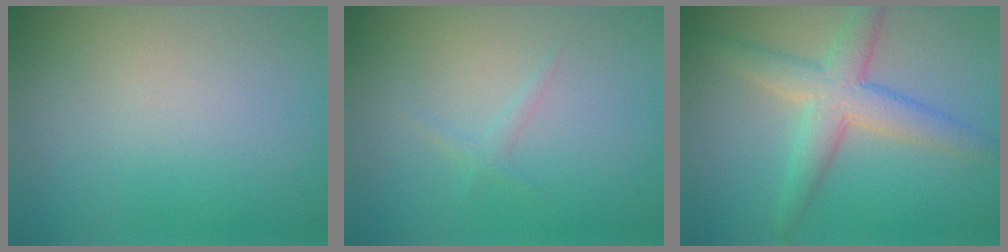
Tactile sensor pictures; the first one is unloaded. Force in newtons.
{"total": 0.7, "press": 0.7, "slide": 0.1}
{"total": 4.9, "press": 4.9, "slide": 0.1}